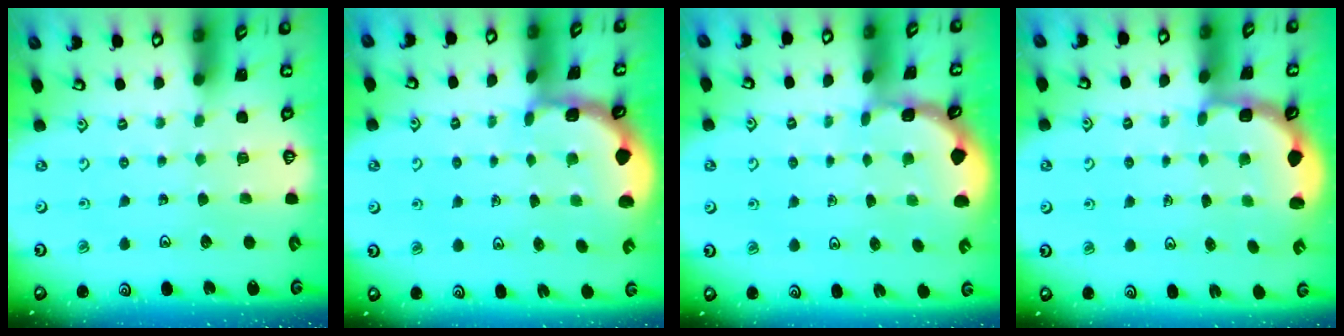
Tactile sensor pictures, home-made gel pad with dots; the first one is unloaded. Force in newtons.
{"total": 1.8, "press": 1.8, "slide": 0.2}
{"total": 1.5, "press": 1.5, "slide": 0.2}
{"total": 2.7, "press": 2.1, "slide": 1.7}